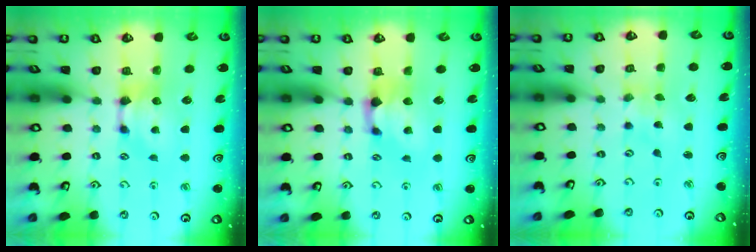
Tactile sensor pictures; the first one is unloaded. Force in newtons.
{"total": 1.2, "press": 0.4, "slide": 1.1}
{"total": 4.6, "press": 4.5, "slide": 0.8}